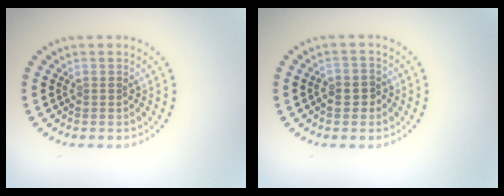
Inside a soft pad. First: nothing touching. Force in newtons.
{"total": 1.6, "press": 1.4, "slide": 0.8}